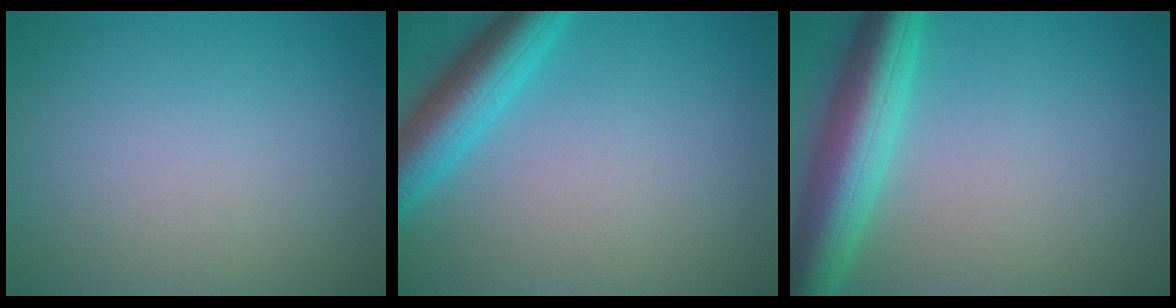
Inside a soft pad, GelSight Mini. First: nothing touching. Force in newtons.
{"total": 5.3, "press": 5.3, "slide": 0.2}
{"total": 7.5, "press": 7.5, "slide": 0.3}